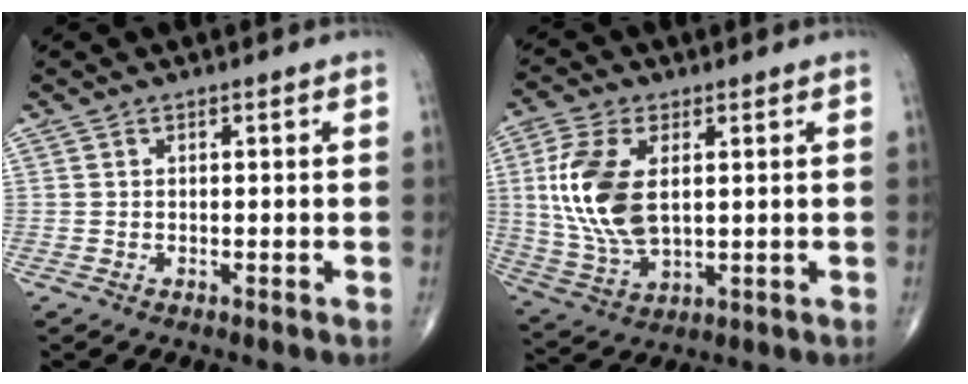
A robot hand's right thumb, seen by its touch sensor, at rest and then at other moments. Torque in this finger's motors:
{"motor_torque": [-0.77, 1.39, 1.40, 0.34, 0.16]}